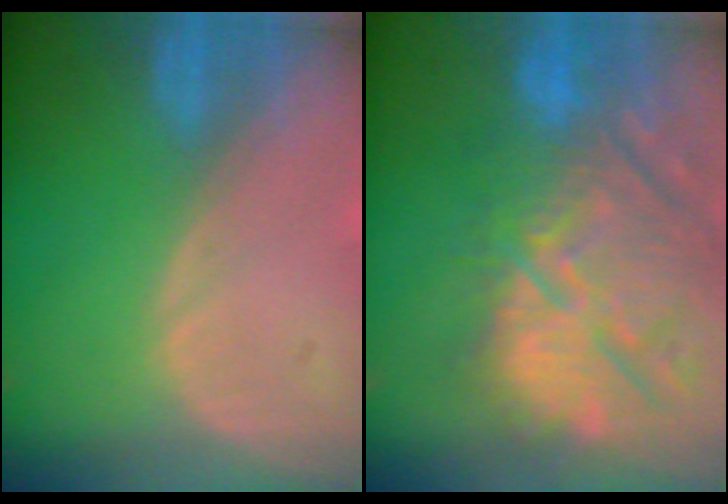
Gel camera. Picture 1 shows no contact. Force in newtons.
{"total": 14.5, "press": 12.7, "slide": 7.1}